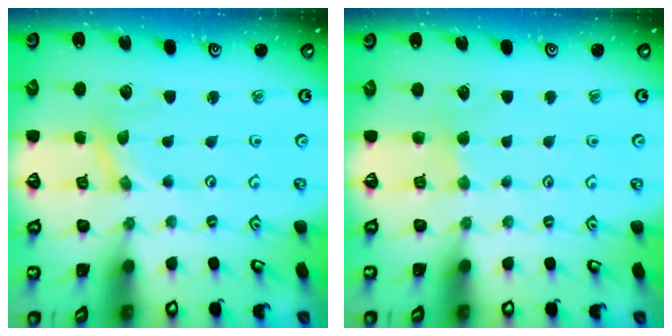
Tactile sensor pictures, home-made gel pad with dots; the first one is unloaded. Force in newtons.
{"total": 2.0, "press": 2.0, "slide": 0.5}